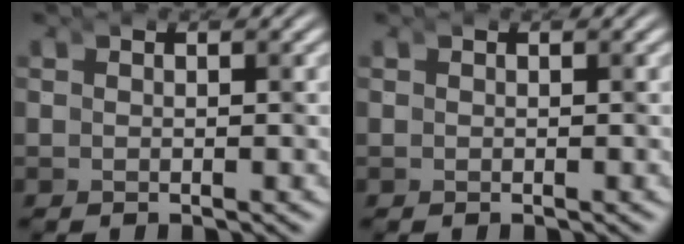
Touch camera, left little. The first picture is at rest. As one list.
[{"total": 0.0}]